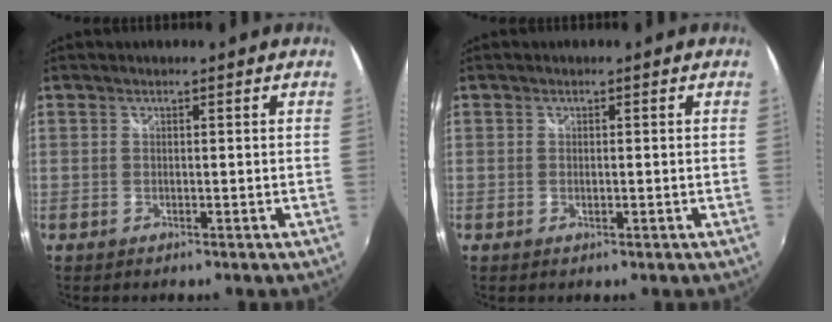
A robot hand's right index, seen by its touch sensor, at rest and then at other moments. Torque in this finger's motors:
{"motor_torque": [-0.22, 0.13, -0.08, -0.01]}